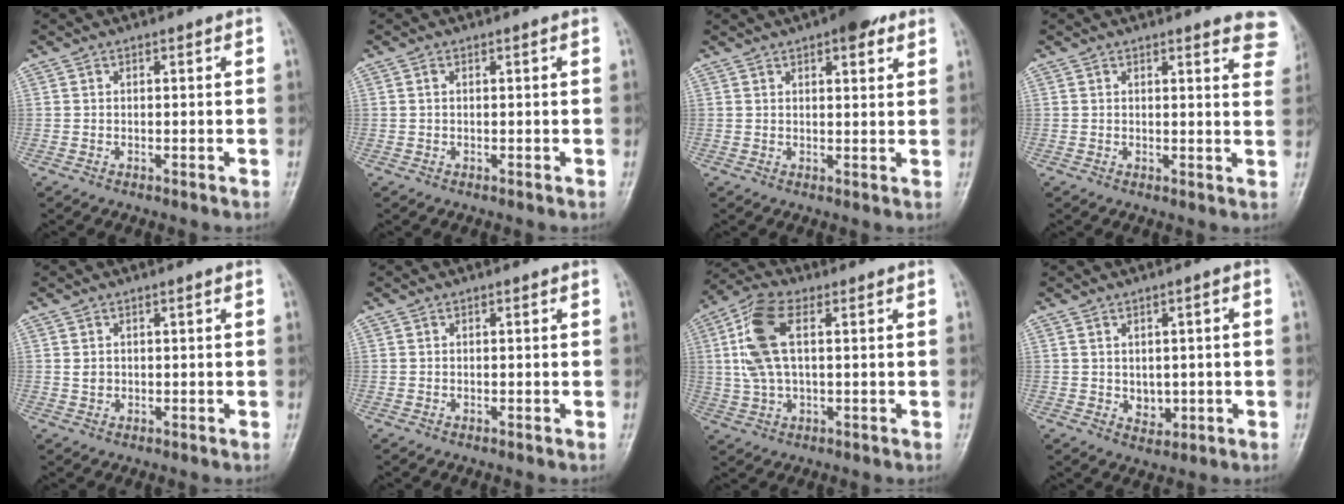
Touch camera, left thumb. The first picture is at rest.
{"total": 0.5, "force": [0.1, 0.2, 0.5], "torque": [-0.014, 0.009, 0.002]}
{"total": 6.7, "force": [3.9, 2.5, 4.8], "torque": [-0.045, -0.011, 0.046]}
{"total": 8.8, "force": [7.2, 2.4, 4.4], "torque": [-0.017, -0.030, 0.059]}
{"total": 1.2, "force": [0.3, 0.8, 0.8], "torque": [-0.012, 0.003, 0.012]}
{"total": 0.0}
{"total": 10.3, "force": [2.2, 4.8, 8.8], "torque": [-0.193, 0.020, 0.042]}
{"total": 4.2, "force": [-0.4, 3.0, 3.0], "torque": [-0.027, 0.006, 0.003]}